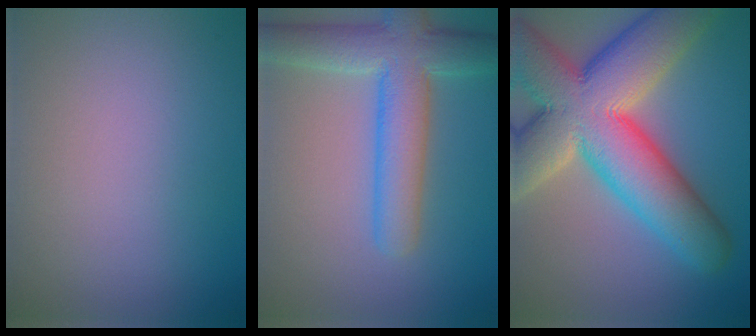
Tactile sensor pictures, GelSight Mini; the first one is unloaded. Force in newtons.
{"total": 6.8, "press": 6.7, "slide": 0.3}
{"total": 14.7, "press": 14.7, "slide": 1.0}